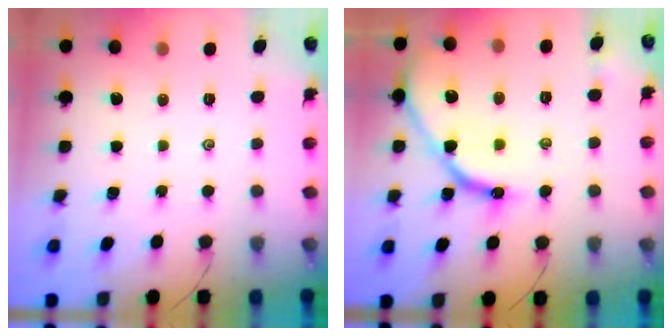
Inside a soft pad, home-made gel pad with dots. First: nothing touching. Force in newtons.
{"total": 13.2, "press": 13.1, "slide": 1.0}